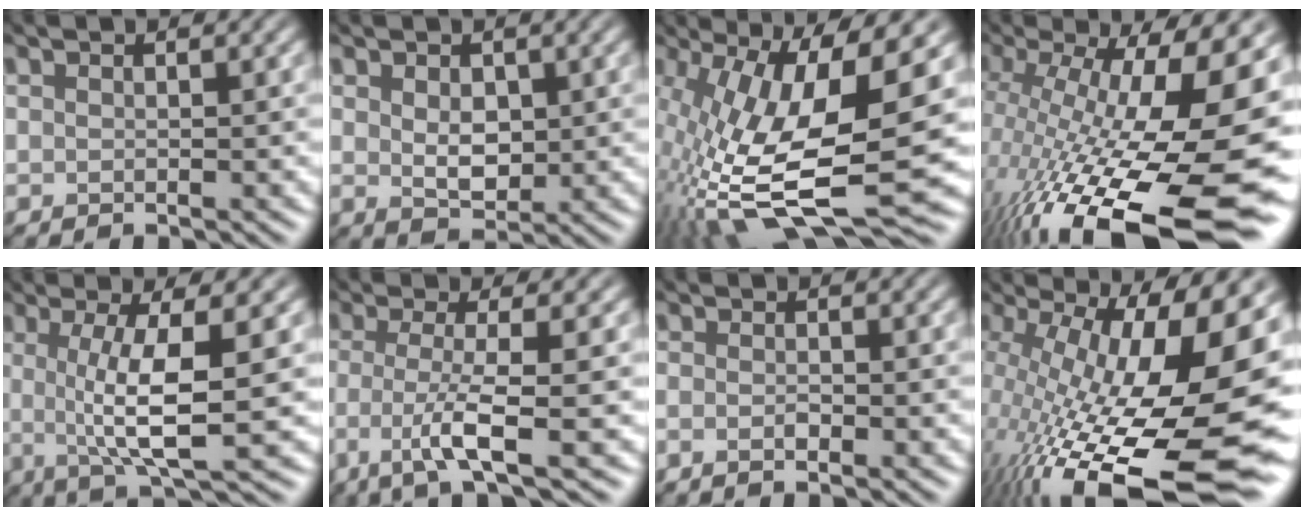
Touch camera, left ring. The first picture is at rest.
{"total": 2.7, "force": [0.2, 1.7, 2.1], "torque": [-0.050, -0.013, 0.010]}
{"total": 15.2, "force": [-2.4, 5.3, 14.0], "torque": [-0.277, -0.024, -0.030]}
{"total": 20.1, "force": [-6.6, 6.5, 17.9], "torque": [-0.287, -0.043, -0.101]}
{"total": 6.4, "force": [-1.1, 1.1, 6.3], "torque": [-0.098, -0.008, -0.019]}
{"total": 5.0, "force": [-2.3, 0.7, 4.4], "torque": [-0.075, -0.017, -0.047]}
{"total": 1.2, "force": [-1.1, 0.0, 0.4], "torque": [-0.010, -0.005, -0.020]}
{"total": 20.6, "force": [-4.0, 7.2, 18.8], "torque": [-0.306, -0.044, -0.056]}